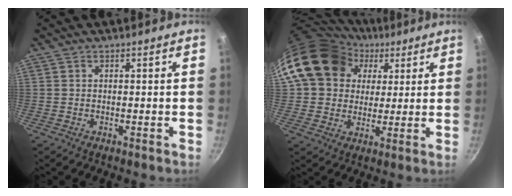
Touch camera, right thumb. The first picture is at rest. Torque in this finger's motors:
{"motor_torque": [1.97, 2.16, 0.70, -0.65, 0.19]}